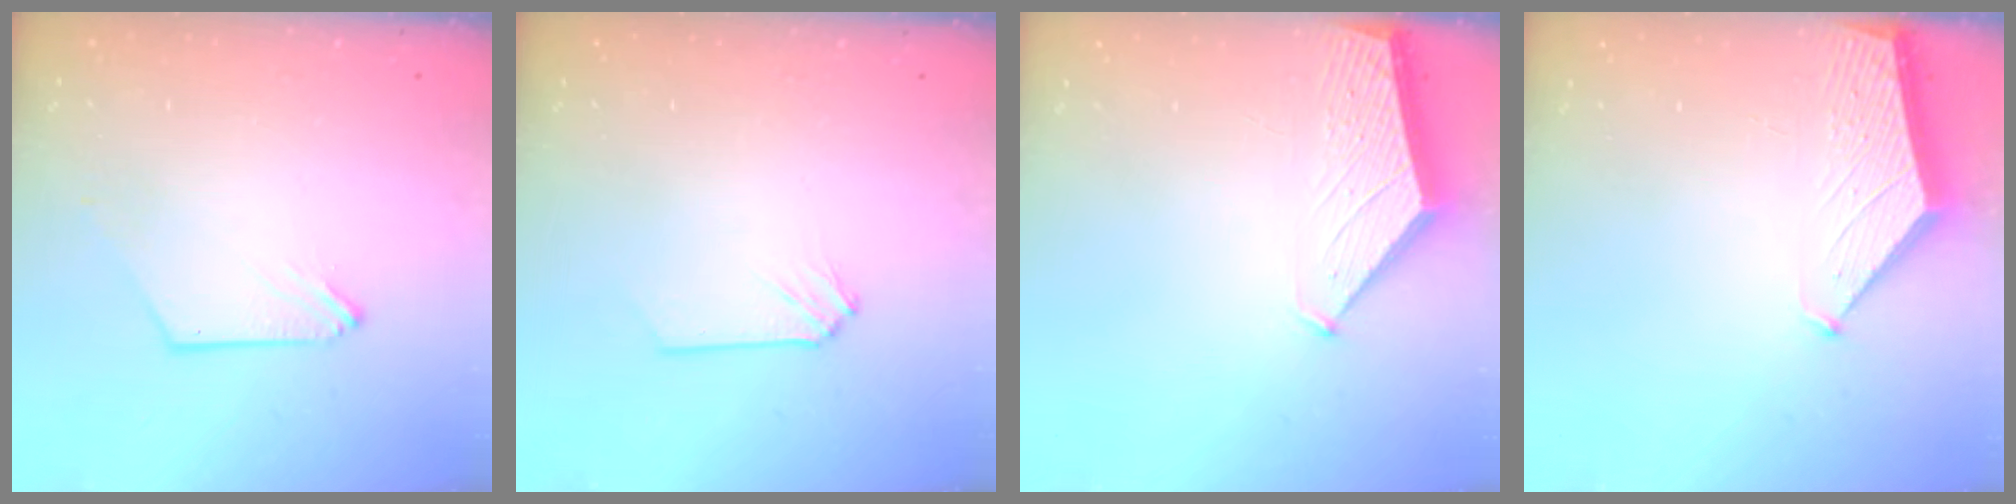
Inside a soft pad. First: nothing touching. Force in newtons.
{"total": 0.0}
{"total": 1.6, "press": 1.6, "slide": 0.2}
{"total": 1.6, "press": 1.6, "slide": 0.2}